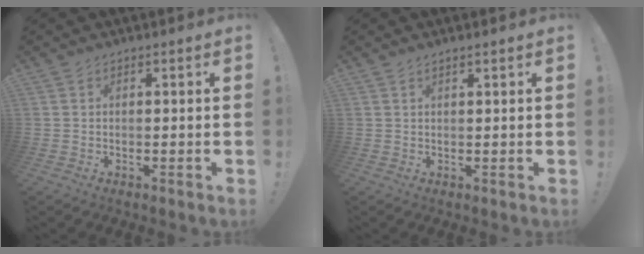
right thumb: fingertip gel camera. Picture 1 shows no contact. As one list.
[{"total": 1.1, "force": [0.9, 0.0, 0.7], "torque": [-0.015, 0.000, 0.016]}]